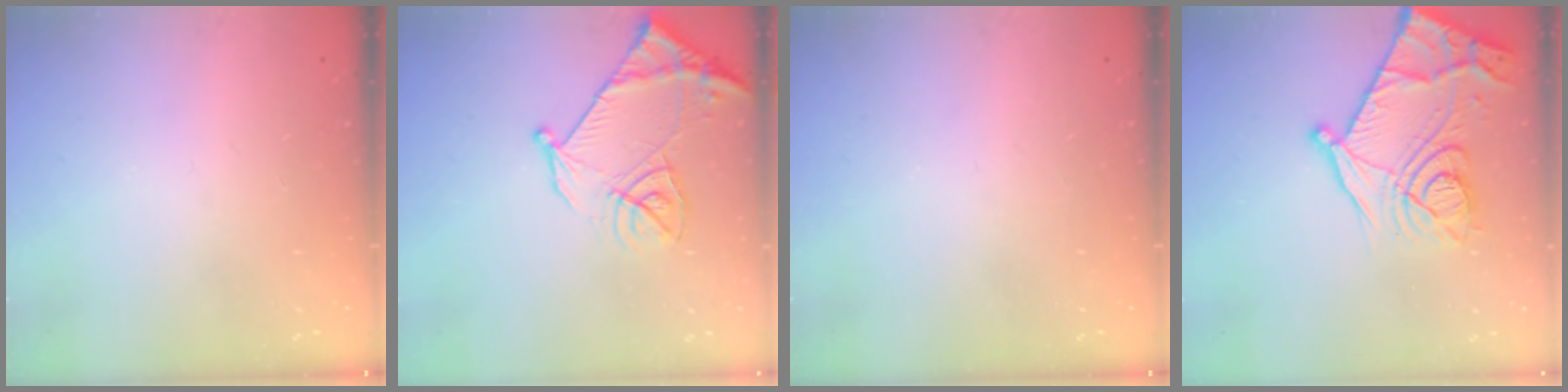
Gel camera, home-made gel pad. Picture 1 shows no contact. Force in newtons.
{"total": 14.4, "press": 14.3, "slide": 1.6}
{"total": 0.0}
{"total": 22.3, "press": 22.3, "slide": 0.4}